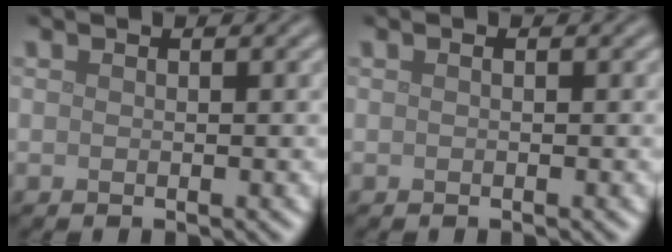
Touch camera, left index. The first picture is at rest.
{"total": 0.0}